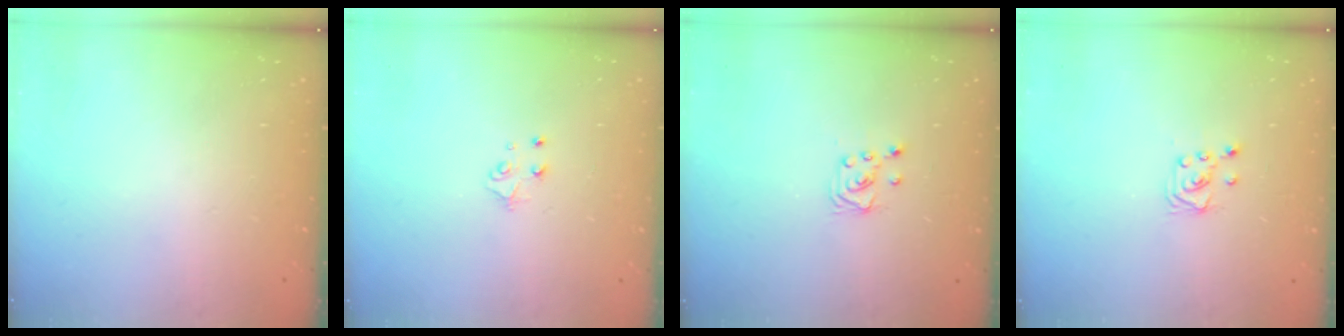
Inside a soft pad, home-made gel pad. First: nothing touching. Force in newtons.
{"total": 4.8, "press": 4.8, "slide": 0.5}
{"total": 2.0, "press": 2.0, "slide": 0.2}
{"total": 2.0, "press": 2.0, "slide": 0.2}